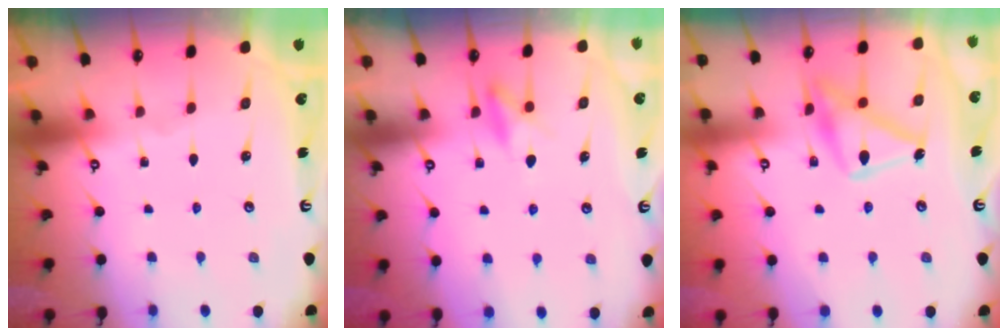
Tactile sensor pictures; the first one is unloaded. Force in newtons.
{"total": 9.1, "press": 9.0, "slide": 1.4}
{"total": 16.2, "press": 16.2, "slide": 1.0}